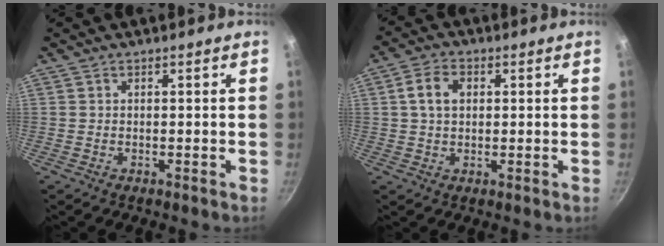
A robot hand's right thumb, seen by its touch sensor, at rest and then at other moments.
{"total": 5.5, "force": [1.0, 3.9, 3.7], "torque": [-0.058, 0.008, 0.012]}